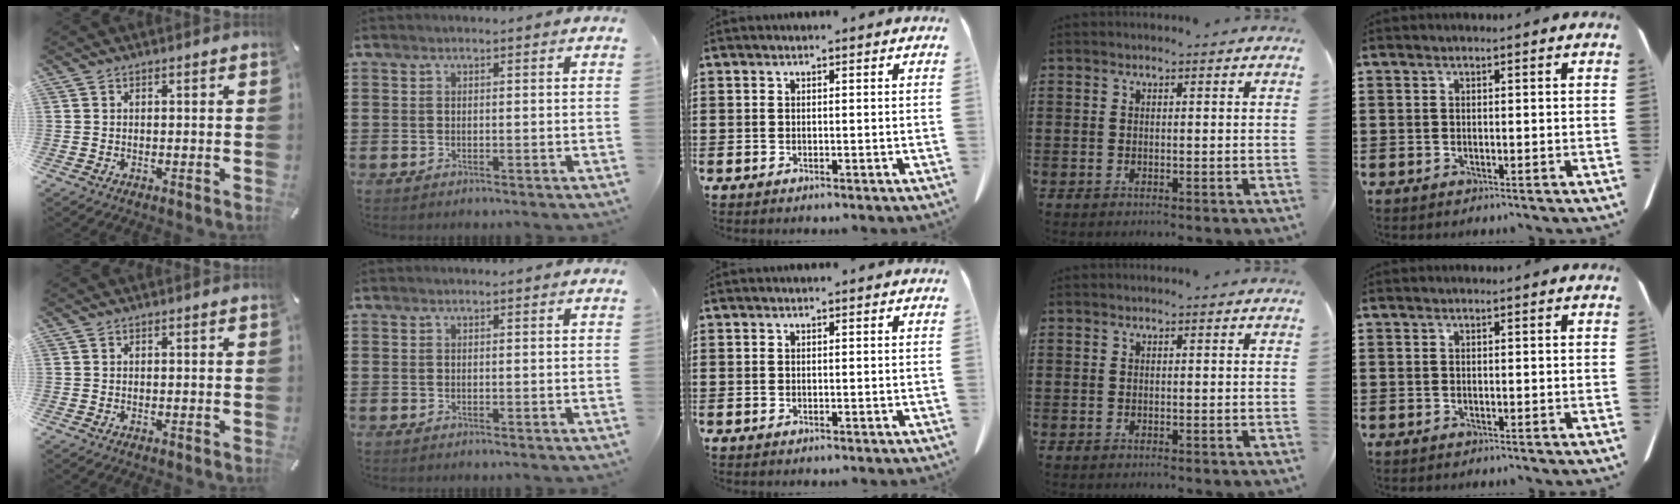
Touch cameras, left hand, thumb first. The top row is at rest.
{}